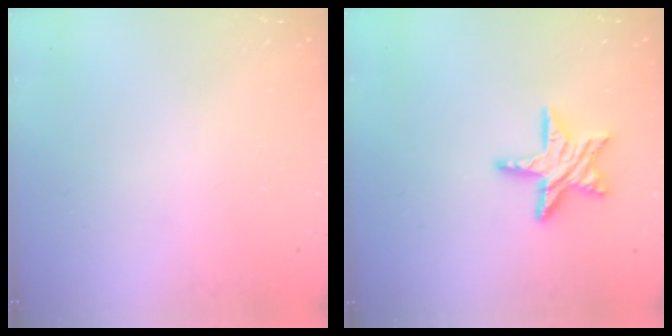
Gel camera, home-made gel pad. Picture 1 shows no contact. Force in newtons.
{"total": 12.1, "press": 12.1, "slide": 1.0}